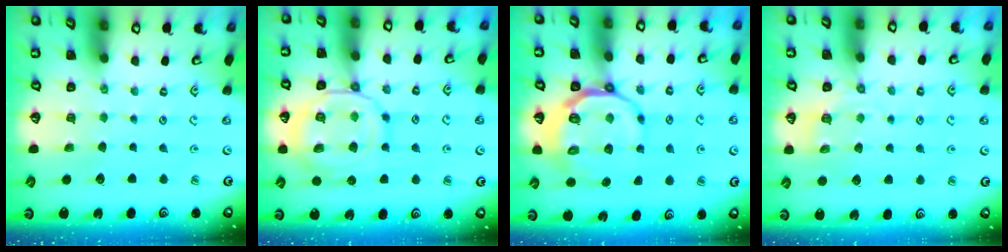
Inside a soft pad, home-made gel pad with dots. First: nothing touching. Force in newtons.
{"total": 14.4, "press": 14.4, "slide": 1.3}
{"total": 9.5, "press": 9.0, "slide": 3.0}
{"total": 4.6, "press": 4.3, "slide": 1.6}